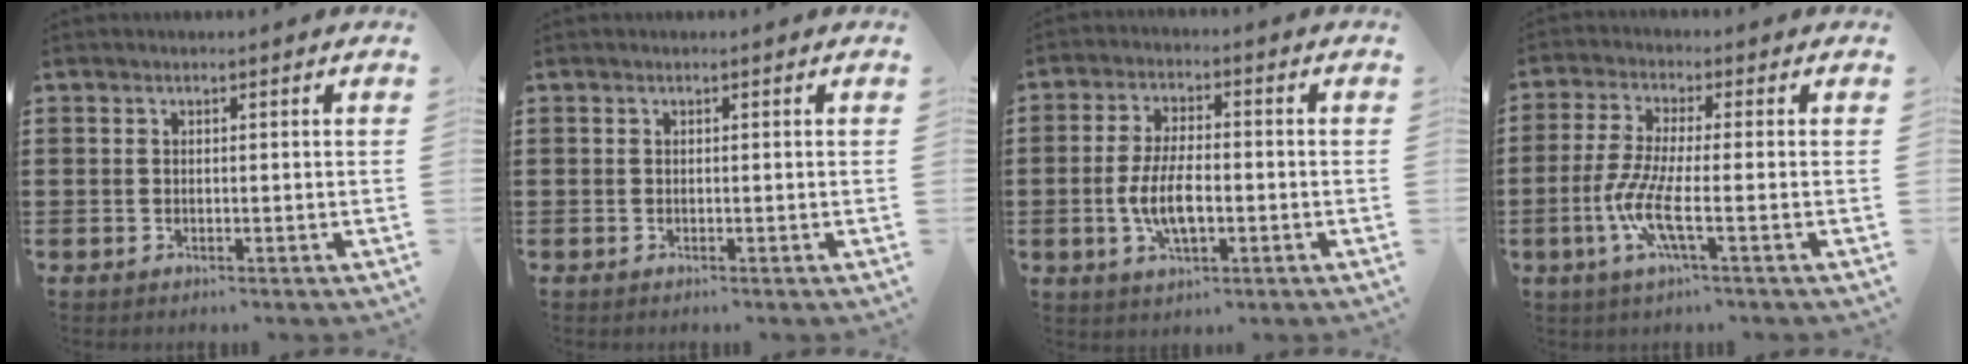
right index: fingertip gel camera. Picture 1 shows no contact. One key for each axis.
{"total": 0.0}
{"total": 6.8, "fx": -1.4, "fy": 2.9, "fz": 6.0, "tx": -0.131, "ty": -0.002, "tz": -0.031}
{"total": 7.3, "fx": -2.3, "fy": 1.2, "fz": 6.9, "tx": -0.165, "ty": -0.019, "tz": -0.053}